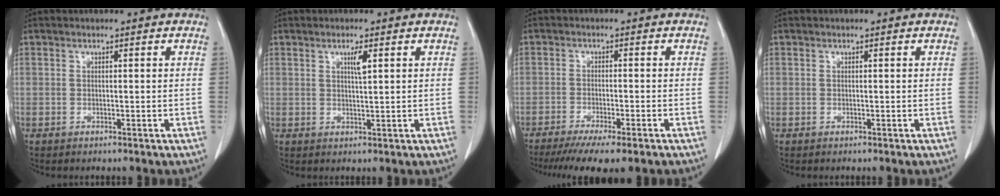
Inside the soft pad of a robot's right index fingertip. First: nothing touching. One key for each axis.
{"total": 2.2, "fx": 0.9, "fy": 0.1, "fz": 1.9, "tx": -0.036, "ty": -0.002, "tz": 0.016}
{"total": 9.6, "fx": -7.3, "fy": 0.9, "fz": 6.2, "tx": -0.083, "ty": -0.019, "tz": -0.110}
{"total": 0.0}